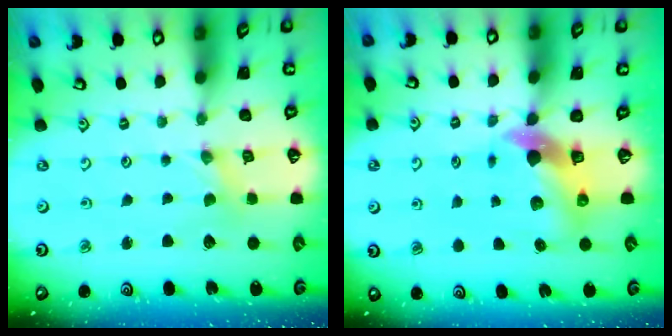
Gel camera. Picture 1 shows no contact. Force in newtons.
{"total": 7.4, "press": 7.3, "slide": 1.1}